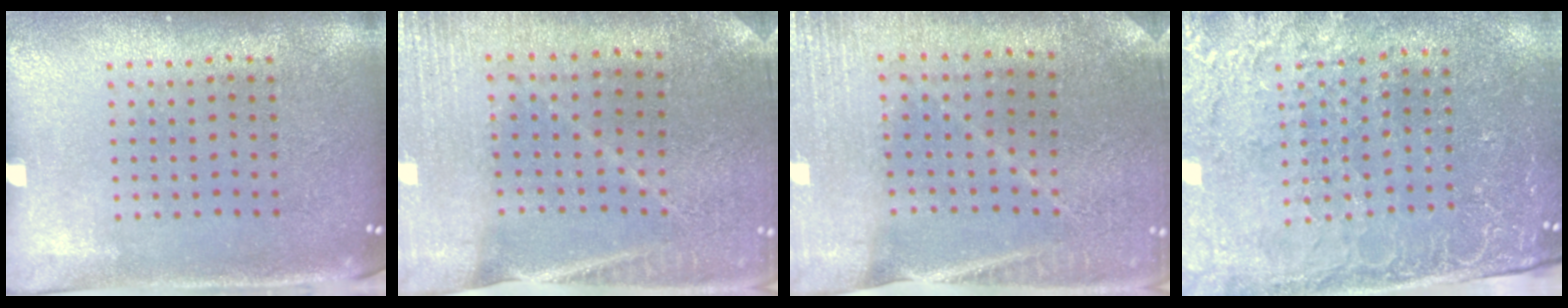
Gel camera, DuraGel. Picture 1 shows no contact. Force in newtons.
{"total": 0.9, "press": 0.9, "slide": 0.1}
{"total": 0.9, "press": 0.9, "slide": 0.1}
{"total": 3.1, "press": 2.9, "slide": 1.0}